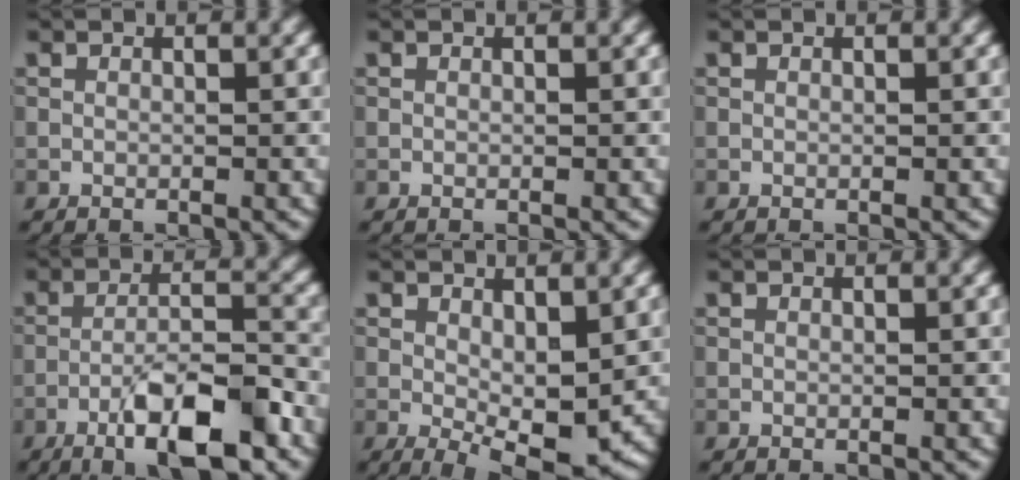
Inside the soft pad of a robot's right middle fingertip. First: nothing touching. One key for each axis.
{"total": 0.0}
{"total": 0.0}
{"total": 8.2, "fx": -4.5, "fy": 2.0, "fz": 6.5, "tx": -0.109, "ty": 0.010, "tz": -0.077}
{"total": 4.7, "fx": -0.2, "fy": 1.9, "fz": 4.3, "tx": -0.071, "ty": -0.008, "tz": 0.000}
{"total": 0.0}